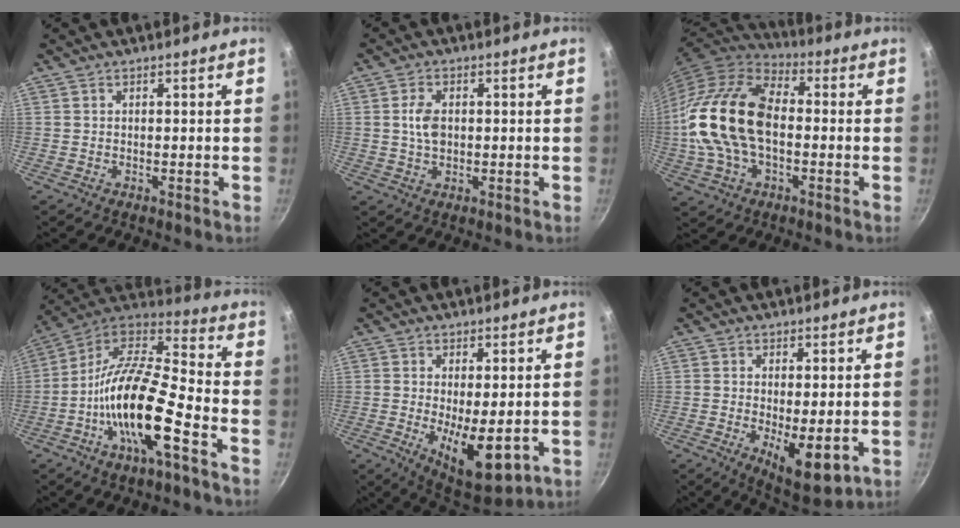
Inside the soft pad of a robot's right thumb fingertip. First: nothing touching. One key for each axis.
{"total": 4.5, "fx": 0.4, "fy": 2.9, "fz": 3.4, "tx": -0.058, "ty": 0.003, "tz": 0.006}
{"total": 20.5, "fx": -1.0, "fy": 12.6, "fz": 16.2, "tx": -0.299, "ty": 0.031, "tz": -0.028}
{"total": 20.1, "fx": -7.7, "fy": 6.3, "fz": 17.5, "tx": -0.311, "ty": 0.050, "tz": -0.160}
{"total": 11.0, "fx": -1.5, "fy": 4.3, "fz": 10.0, "tx": -0.144, "ty": -0.018, "tz": -0.005}
{"total": 8.7, "fx": -1.4, "fy": 3.2, "fz": 8.0, "tx": -0.116, "ty": -0.017, "tz": -0.006}